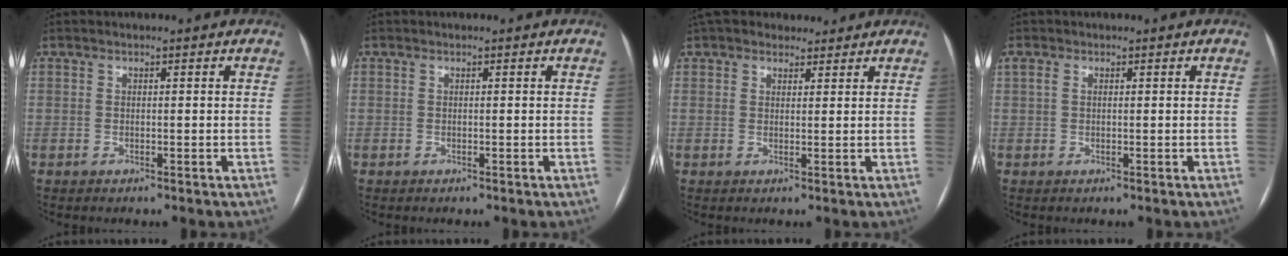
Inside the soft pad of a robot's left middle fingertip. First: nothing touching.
{"total": 0.0}
{"total": 6.4, "force": [5.3, 3.1, 1.6], "torque": [-0.020, 0.033, 0.081]}
{"total": 1.5, "force": [0.6, 0.8, 1.1], "torque": [-0.036, 0.021, 0.018]}